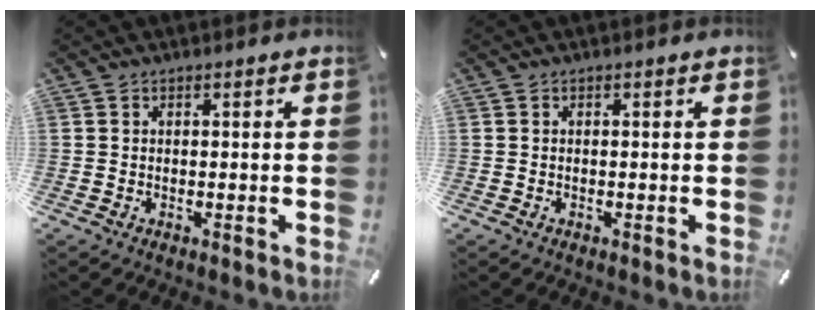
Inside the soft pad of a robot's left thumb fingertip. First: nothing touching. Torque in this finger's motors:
{"motor_torque": [0.00, 0.00, -0.06, 0.04, 0.07]}